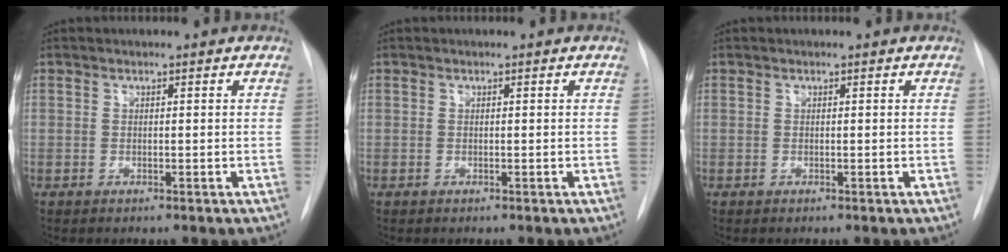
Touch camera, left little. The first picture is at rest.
{"total": 0.0}
{"total": 0.0}